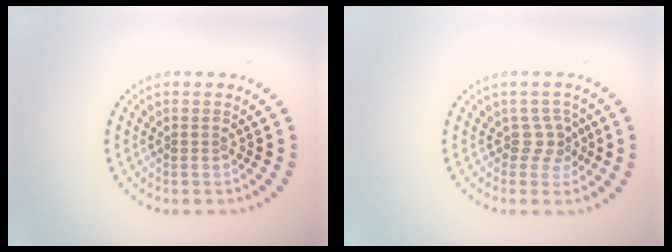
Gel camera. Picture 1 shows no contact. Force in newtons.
{"total": 1.8, "press": 1.3, "slide": 1.2}